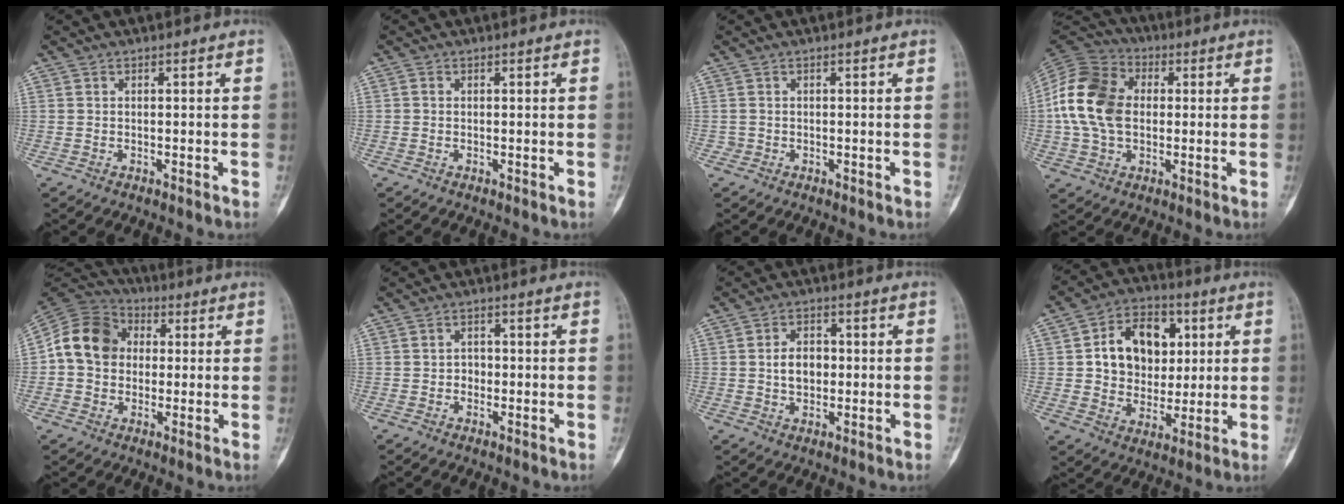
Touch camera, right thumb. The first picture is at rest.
{"total": 0.6, "force": [-0.1, 0.5, 0.3], "torque": [-0.005, 0.001, -0.005]}
{"total": 0.7, "force": [-0.2, 0.6, -0.2], "torque": [0.006, 0.006, -0.005]}
{"total": 15.5, "force": [0.6, 11.3, 10.6], "torque": [-0.193, 0.024, 0.005]}
{"total": 12.4, "force": [1.1, 10.4, 6.8], "torque": [-0.105, 0.027, 0.008]}
{"total": 2.0, "force": [-0.4, 1.8, 0.8], "torque": [0.002, 0.007, -0.012]}
{"total": 5.4, "force": [0.0, 3.9, 3.7], "torque": [-0.048, 0.011, -0.002]}
{"total": 15.0, "force": [3.2, 11.6, 8.9], "torque": [-0.098, 0.005, 0.056]}